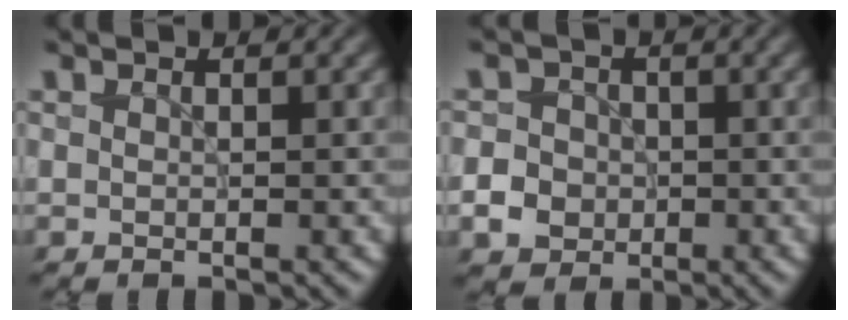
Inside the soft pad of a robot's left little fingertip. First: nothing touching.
{"total": 3.9, "force": [-1.1, 3.6, 1.2], "torque": [-0.003, 0.002, -0.033]}